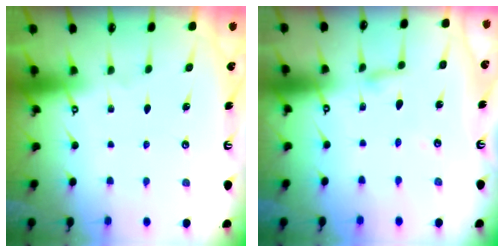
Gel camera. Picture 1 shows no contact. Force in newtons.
{"total": 2.7, "press": 2.7, "slide": 0.1}